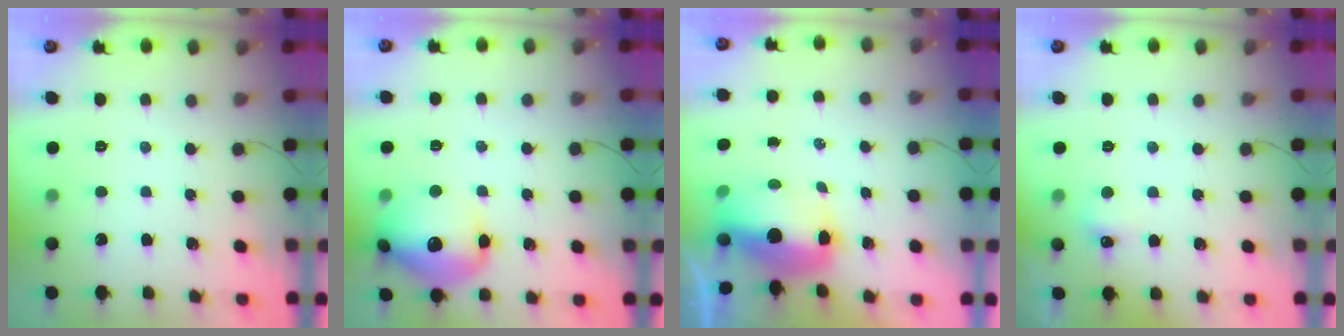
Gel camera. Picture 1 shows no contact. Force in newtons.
{"total": 16.1, "press": 16.0, "slide": 1.7}
{"total": 8.2, "press": 8.0, "slide": 1.8}
{"total": 5.1, "press": 5.0, "slide": 1.3}